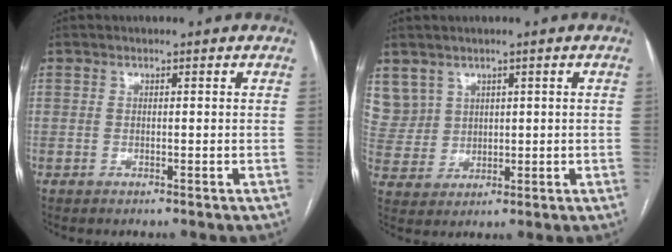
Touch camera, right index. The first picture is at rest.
{"total": 7.3, "force": [4.0, 6.1, 0.5], "torque": [-0.026, 0.023, 0.100]}